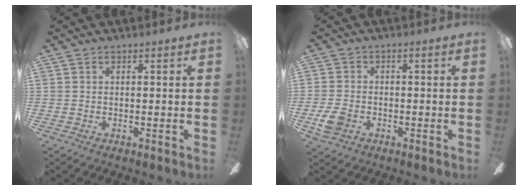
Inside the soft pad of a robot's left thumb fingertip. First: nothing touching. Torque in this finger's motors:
{"motor_torque": [-0.05, 0.05, -0.03, 0.00, 0.00]}